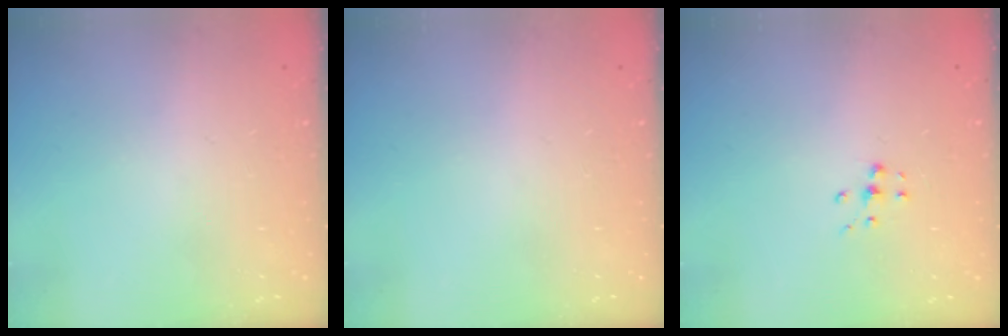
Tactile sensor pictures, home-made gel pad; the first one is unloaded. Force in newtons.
{"total": 0.0}
{"total": 6.4, "press": 6.3, "slide": 0.5}